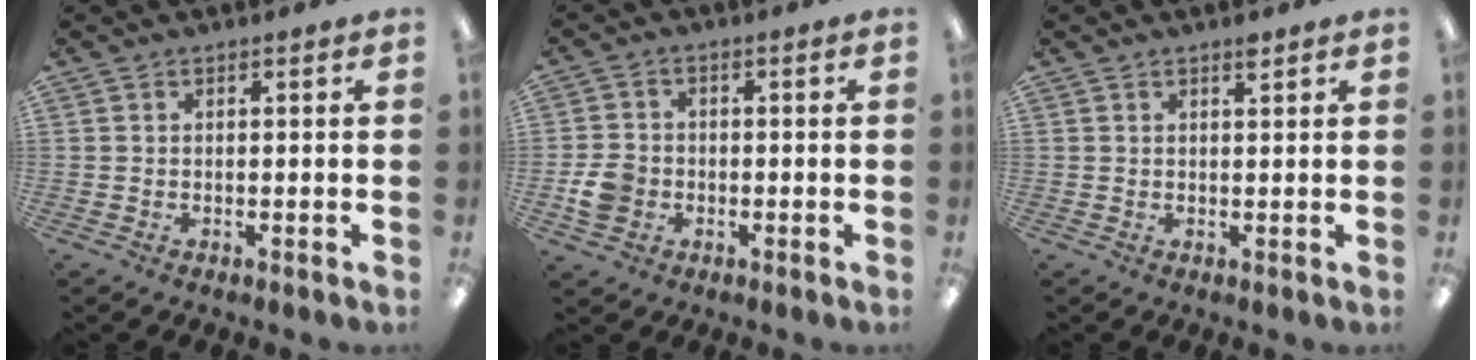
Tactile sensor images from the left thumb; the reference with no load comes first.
{"total": 5.6, "force": [-1.6, 4.6, 2.7], "torque": [-0.048, 0.006, -0.030]}
{"total": 1.5, "force": [1.3, 0.3, 0.8], "torque": [-0.011, -0.004, 0.021]}